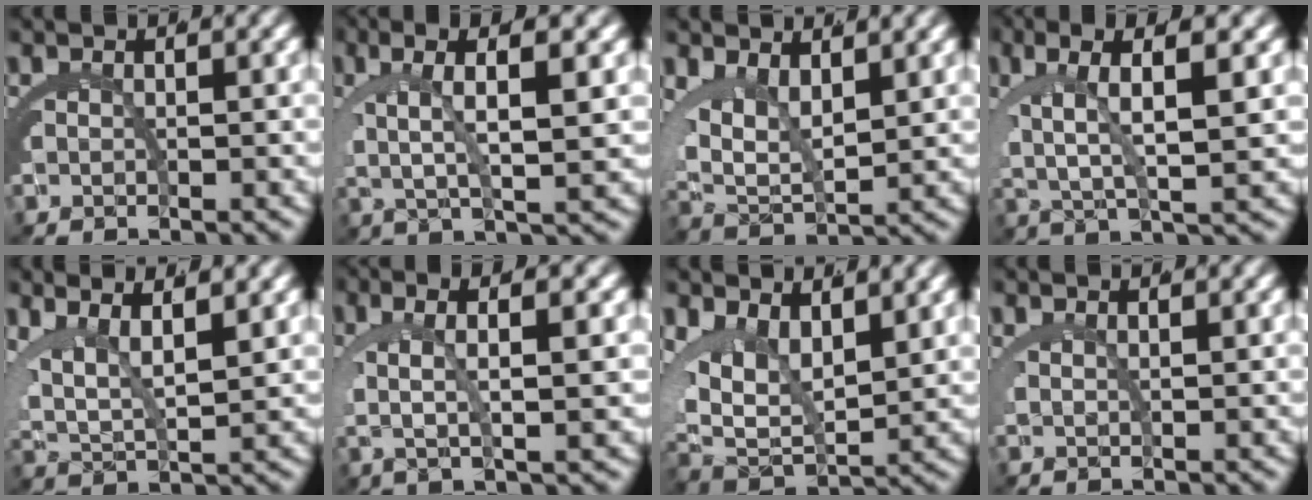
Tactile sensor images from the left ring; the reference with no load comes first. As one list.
[{"total": 5.7, "force": [2.1, 1.0, 5.1], "torque": [-0.089, 0.010, 0.039]}, {"total": 6.5, "force": [1.2, 4.6, 4.5], "torque": [-0.109, -0.025, 0.029]}, {"total": 6.0, "force": [1.7, 1.8, 5.5], "torque": [-0.094, 0.006, 0.032]}, {"total": 7.0, "force": [2.1, 4.4, 5.0], "torque": [-0.099, -0.010, 0.035]}, {"total": 5.1, "force": [1.6, 0.9, 4.8], "torque": [-0.084, 0.011, 0.029]}, {"total": 8.9, "force": [0.5, 6.7, 5.9], "torque": [-0.131, -0.036, 0.018]}, {"total": 1.1, "force": [0.8, -0.5, 0.6], "torque": [-0.016, -0.009, 0.023]}]